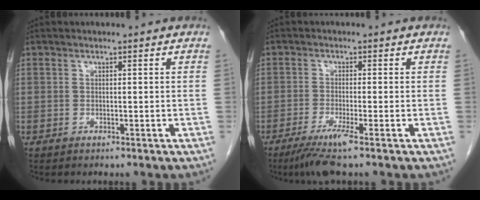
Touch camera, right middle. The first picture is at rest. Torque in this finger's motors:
{"motor_torque": [0.71, -0.64, 0.33, 0.08]}